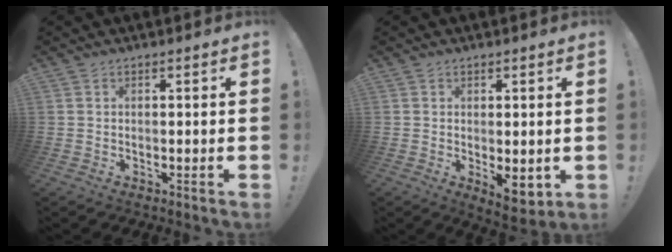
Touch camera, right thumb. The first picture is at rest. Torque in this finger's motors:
{"motor_torque": [0.41, 0.38, 0.66, -0.10, 0.05]}